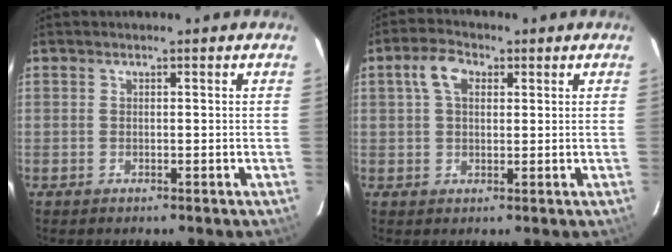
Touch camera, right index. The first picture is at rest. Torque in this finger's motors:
{"motor_torque": [0.23, -0.03, 0.28, 0.07]}